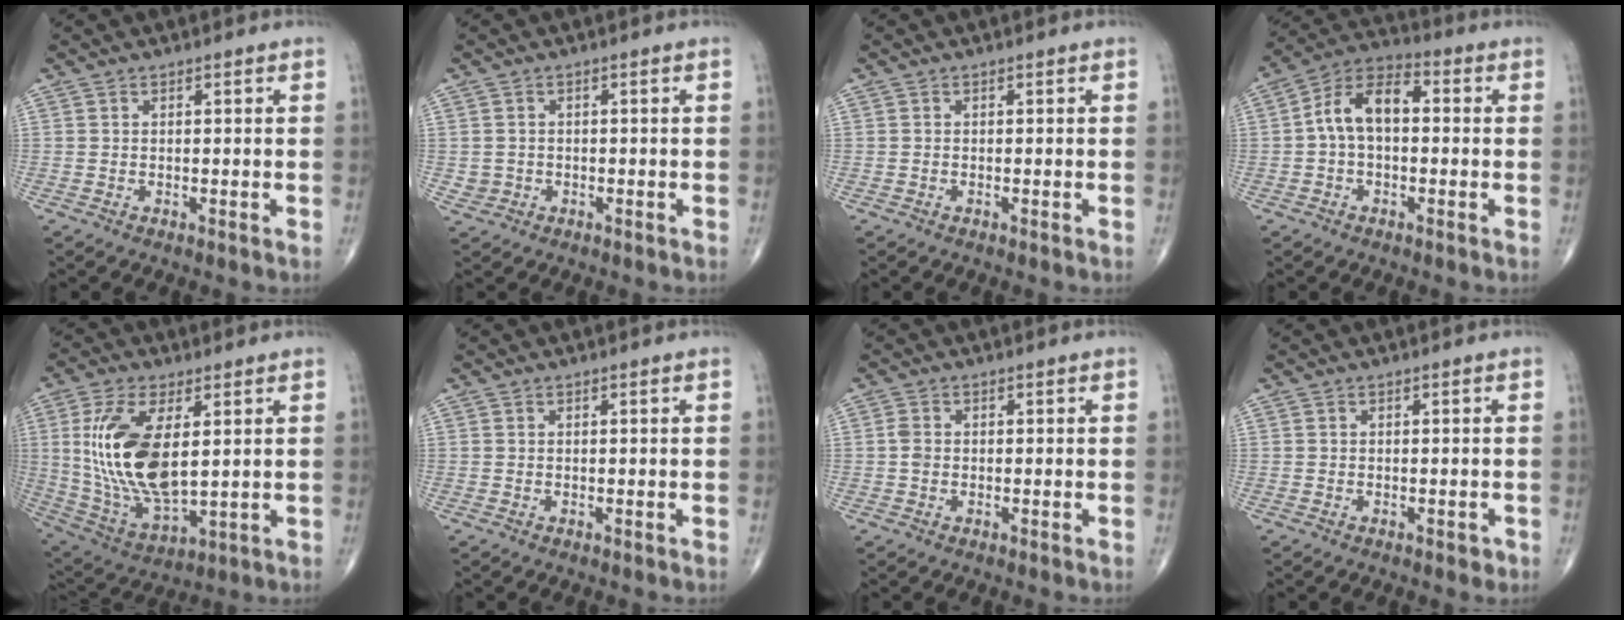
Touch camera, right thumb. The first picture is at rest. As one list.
[{"total": 1.9, "force": [-0.4, 1.8, 0.3], "torque": [0.000, 0.006, -0.004]}, {"total": 0.0}, {"total": 10.2, "force": [0.4, 6.1, 8.2], "torque": [-0.140, 0.036, -0.006]}, {"total": 18.2, "force": [3.0, 8.5, 15.8], "torque": [-0.317, -0.023, 0.070]}, {"total": 0.0}, {"total": 1.7, "force": [-0.1, 1.3, 1.1], "torque": [-0.020, 0.002, -0.004]}, {"total": 1.1, "force": [-0.5, 0.6, 0.7], "torque": [-0.007, 0.000, -0.008]}]